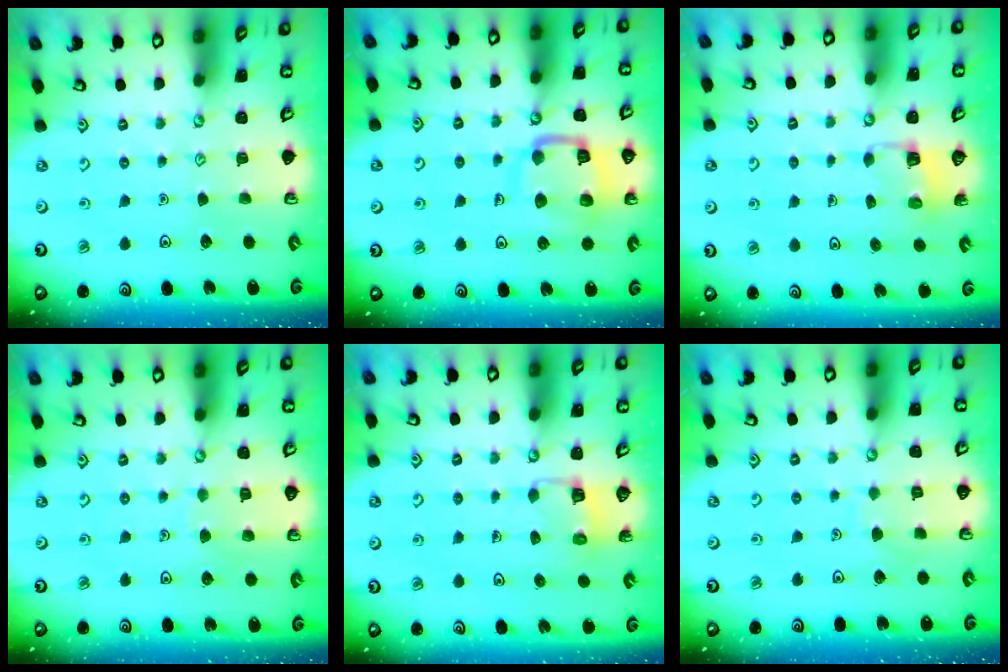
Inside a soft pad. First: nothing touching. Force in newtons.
{"total": 13.2, "press": 13.2, "slide": 1.4}
{"total": 2.9, "press": 2.9, "slide": 0.2}
{"total": 3.9, "press": 3.9, "slide": 0.3}
{"total": 3.1, "press": 3.1, "slide": 0.3}
{"total": 4.6, "press": 4.6, "slide": 0.3}